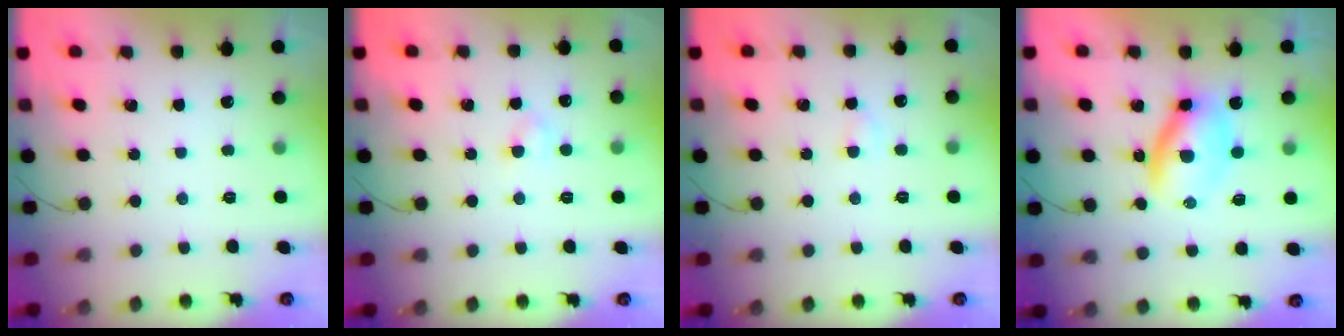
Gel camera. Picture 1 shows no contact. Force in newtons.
{"total": 2.5, "press": 2.3, "slide": 0.9}
{"total": 2.6, "press": 2.4, "slide": 0.8}
{"total": 5.8, "press": 5.8, "slide": 0.6}